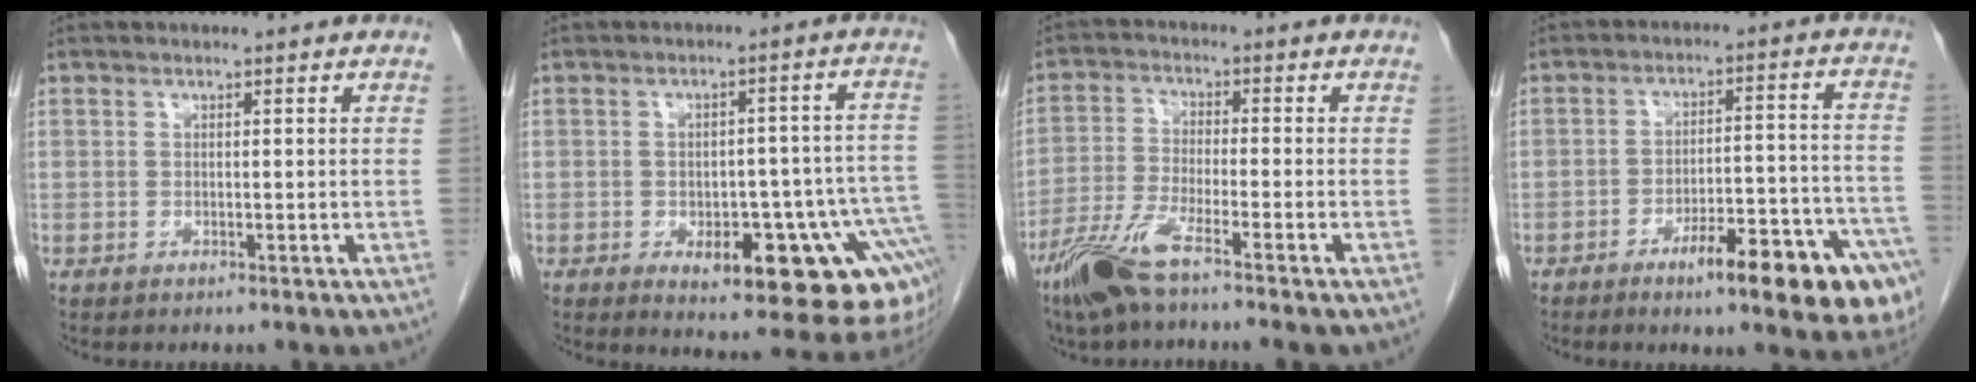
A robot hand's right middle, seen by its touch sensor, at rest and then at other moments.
{"total": 16.8, "force": [-7.3, 5.8, 14.0], "torque": [-0.089, 0.023, -0.080]}
{"total": 8.0, "force": [-5.7, 0.2, 5.6], "torque": [-0.124, -0.022, -0.115]}
{"total": 15.6, "force": [-9.1, 2.6, 12.4], "torque": [-0.099, 0.027, -0.119]}